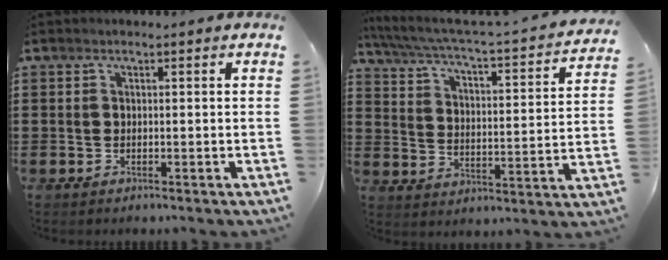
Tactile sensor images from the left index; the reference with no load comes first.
{"total": 3.0, "force": [2.4, 0.0, 1.7], "torque": [-0.051, -0.032, 0.029]}